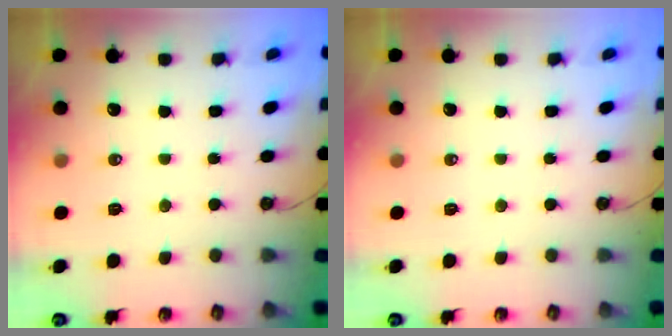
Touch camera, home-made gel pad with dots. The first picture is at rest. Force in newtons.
{"total": 0.0}